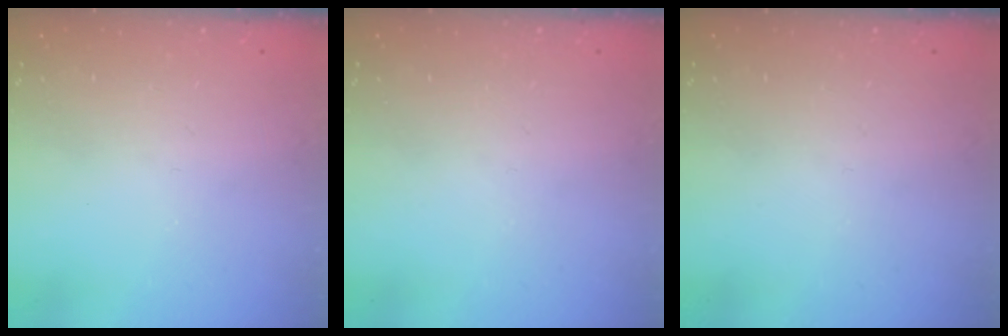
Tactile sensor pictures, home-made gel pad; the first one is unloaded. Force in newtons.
{"total": 0.0}
{"total": 0.0}